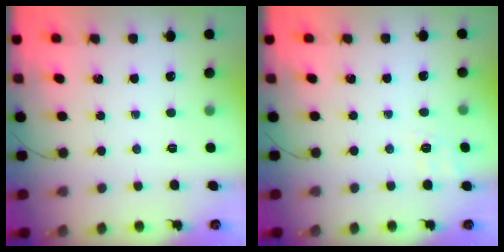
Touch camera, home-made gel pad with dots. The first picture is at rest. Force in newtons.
{"total": 3.3, "press": 2.6, "slide": 2.2}